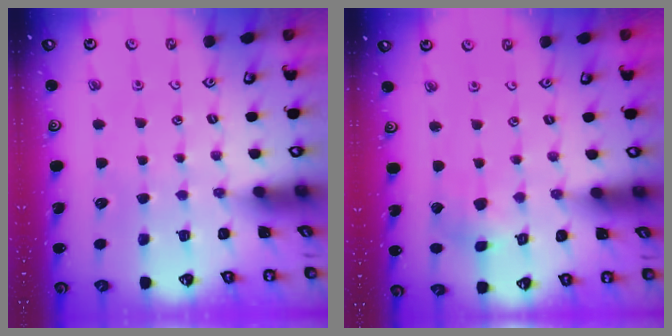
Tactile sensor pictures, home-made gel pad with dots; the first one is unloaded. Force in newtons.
{"total": 3.2, "press": 3.2, "slide": 0.3}